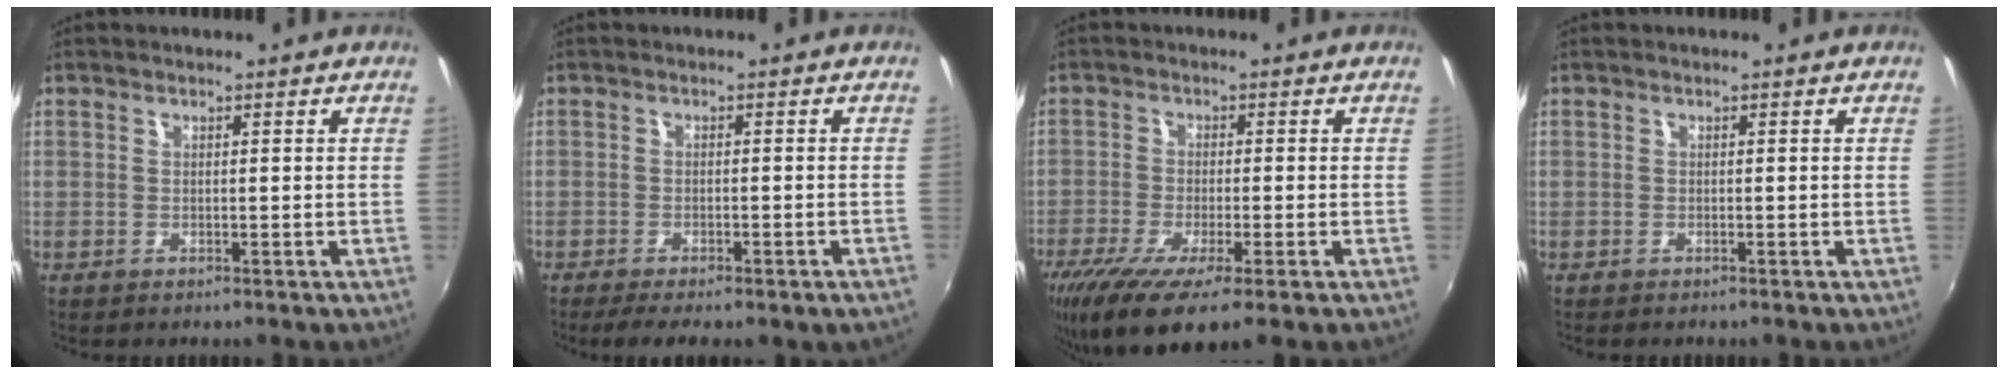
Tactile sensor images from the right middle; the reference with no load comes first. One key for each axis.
{"total": 6.2, "fx": -4.7, "fy": 0.9, "fz": 3.9, "tx": -0.081, "ty": -0.019, "tz": -0.064}
{"total": 12.1, "fx": -7.5, "fy": 2.3, "fz": 9.3, "tx": -0.188, "ty": -0.049, "tz": -0.125}
{"total": 0.0}